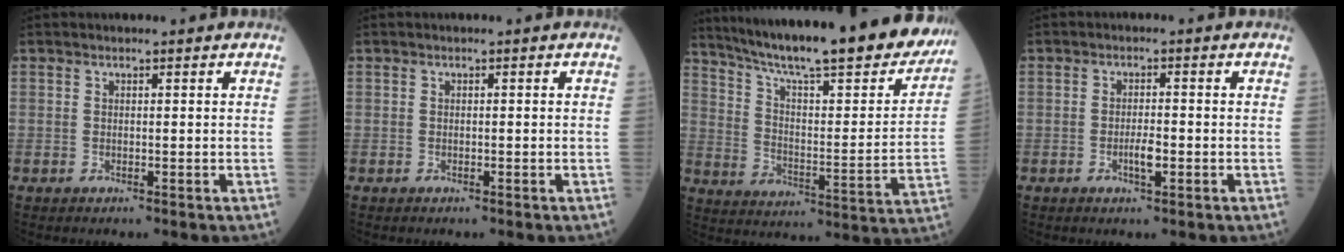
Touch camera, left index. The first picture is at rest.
{"total": 0.0}
{"total": 29.8, "force": [25.1, 3.6, 15.7], "torque": [-0.250, -0.053, 0.338]}
{"total": 2.5, "force": [-1.1, 0.5, 2.2], "torque": [-0.039, -0.002, -0.019]}